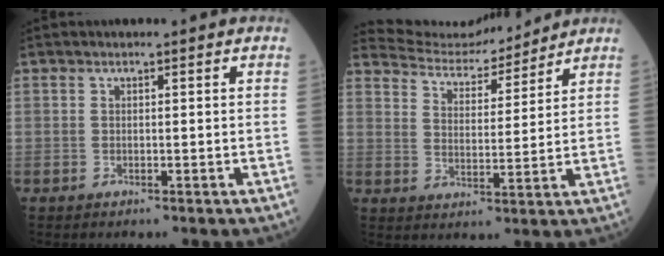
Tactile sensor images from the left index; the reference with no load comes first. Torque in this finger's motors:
{"motor_torque": [0.43, -1.71, -0.01, 0.00]}